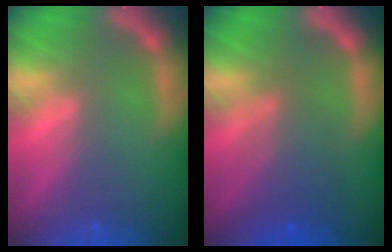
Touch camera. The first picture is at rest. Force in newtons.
{"total": 5.1}